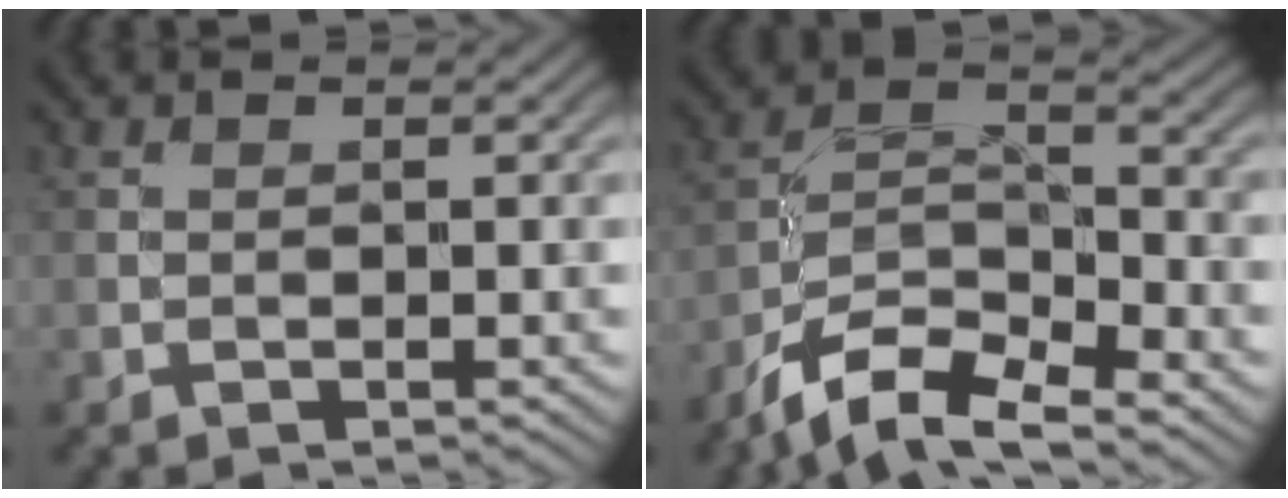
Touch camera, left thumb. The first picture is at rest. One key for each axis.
{"total": 9.5, "fx": -7.2, "fy": 3.0, "fz": 5.4, "tx": -0.099, "ty": -0.003, "tz": -0.150}